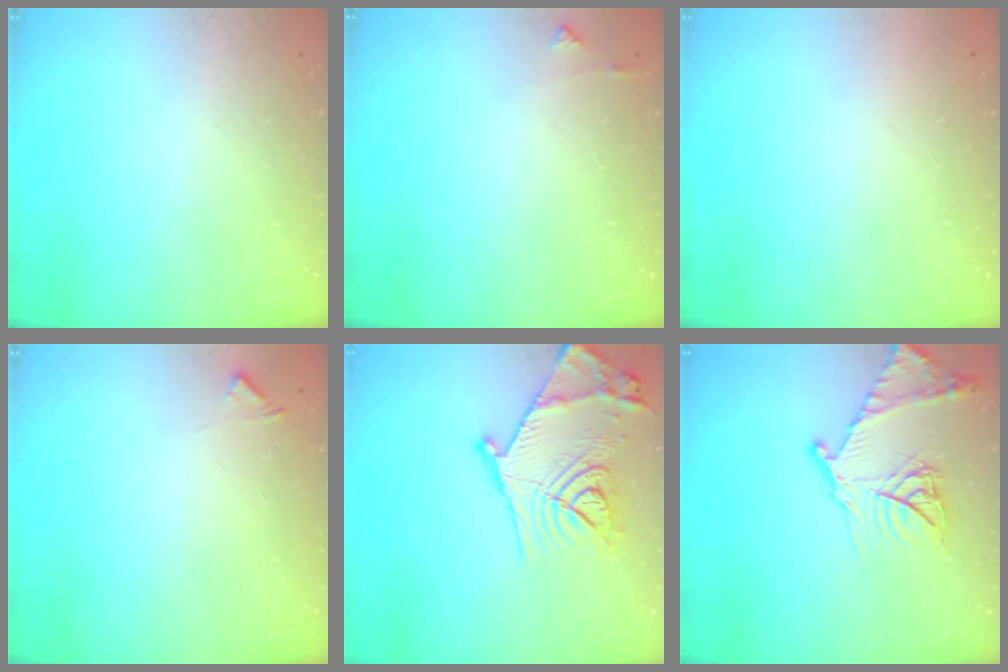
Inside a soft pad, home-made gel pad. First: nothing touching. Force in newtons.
{"total": 3.5, "press": 3.4, "slide": 0.5}
{"total": 1.5, "press": 1.5, "slide": 0.1}
{"total": 5.7, "press": 5.7, "slide": 0.4}
{"total": 22.3, "press": 22.3, "slide": 1.1}
{"total": 19.1, "press": 19.0, "slide": 1.7}